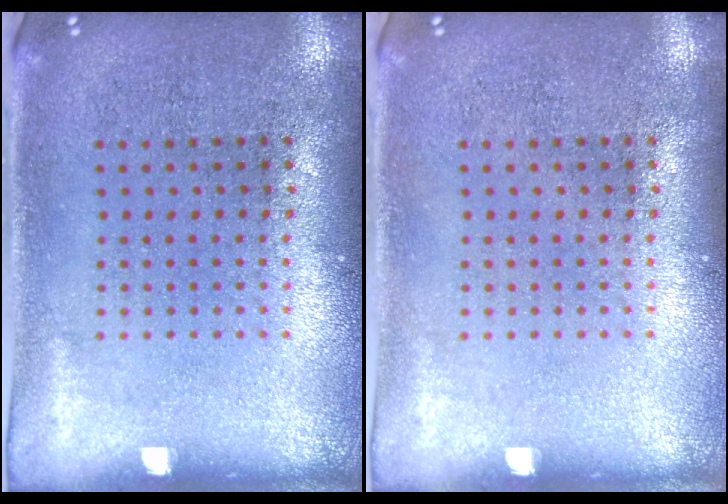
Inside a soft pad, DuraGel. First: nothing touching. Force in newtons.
{"total": 0.0}